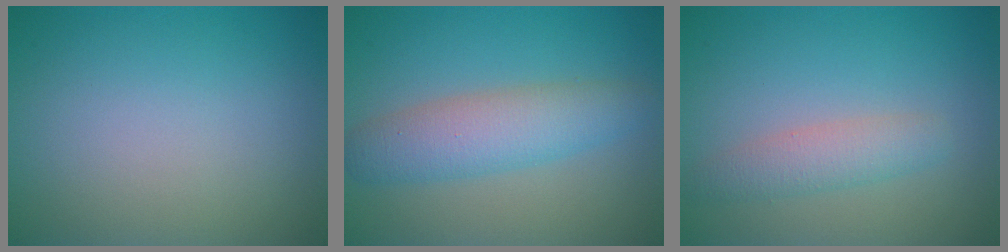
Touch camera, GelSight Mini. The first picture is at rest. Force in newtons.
{"total": 4.6, "press": 4.6, "slide": 0.1}
{"total": 2.5, "press": 2.5, "slide": 0.1}